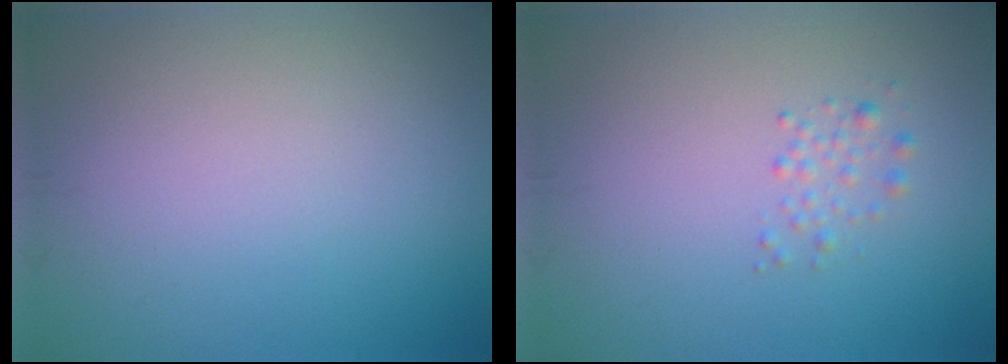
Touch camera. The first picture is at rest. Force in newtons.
{"total": 1.5, "press": 1.5, "slide": 0.0}